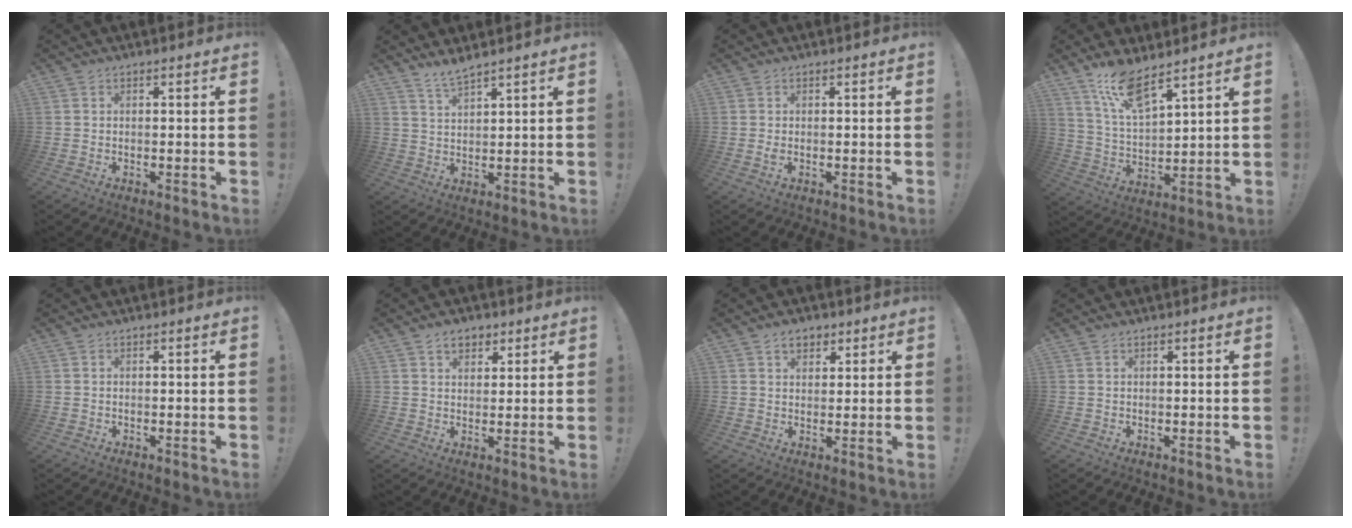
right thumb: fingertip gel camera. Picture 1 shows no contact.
{"total": 4.1, "force": [3.7, 0.1, 1.7], "torque": [-0.040, -0.019, 0.067]}
{"total": 1.0, "force": [-0.1, 0.3, 0.9], "torque": [-0.010, -0.004, -0.003]}
{"total": 11.3, "force": [9.0, 2.6, 6.2], "torque": [-0.131, -0.051, 0.163]}
{"total": 0.0}
{"total": 4.9, "force": [2.6, 3.6, 2.1], "torque": [-0.028, -0.004, 0.047]}
{"total": 4.5, "force": [2.4, 3.3, 2.0], "torque": [-0.023, -0.004, 0.043]}
{"total": 0.0}